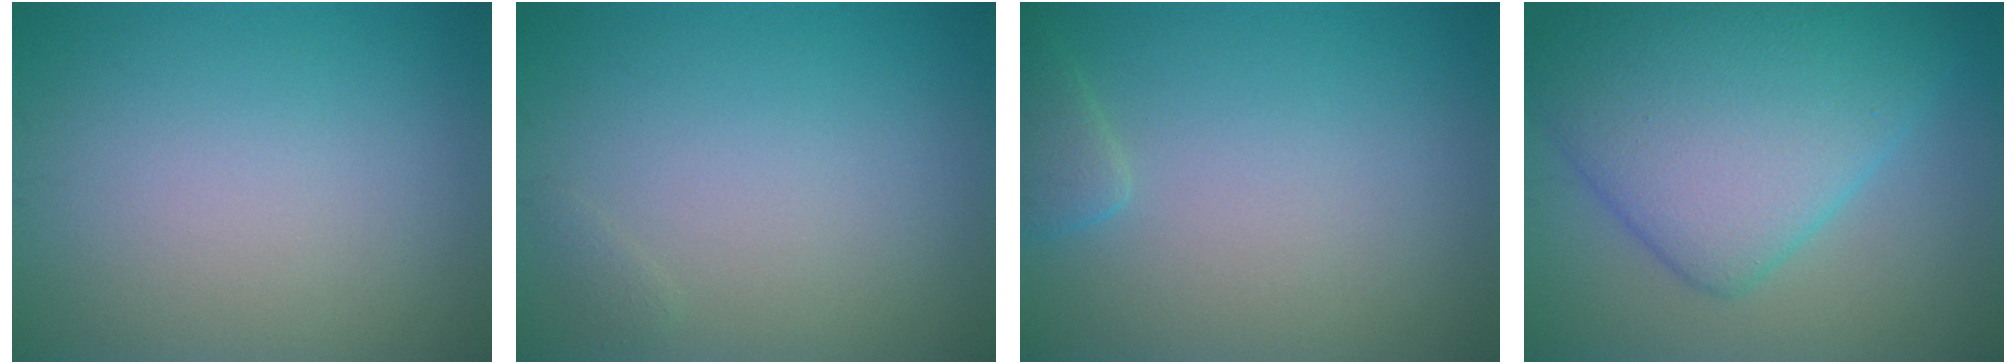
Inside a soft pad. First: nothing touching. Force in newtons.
{"total": 0.6, "press": 0.5, "slide": 0.1}
{"total": 1.5, "press": 1.5, "slide": 0.1}
{"total": 10.1, "press": 10.1, "slide": 0.2}